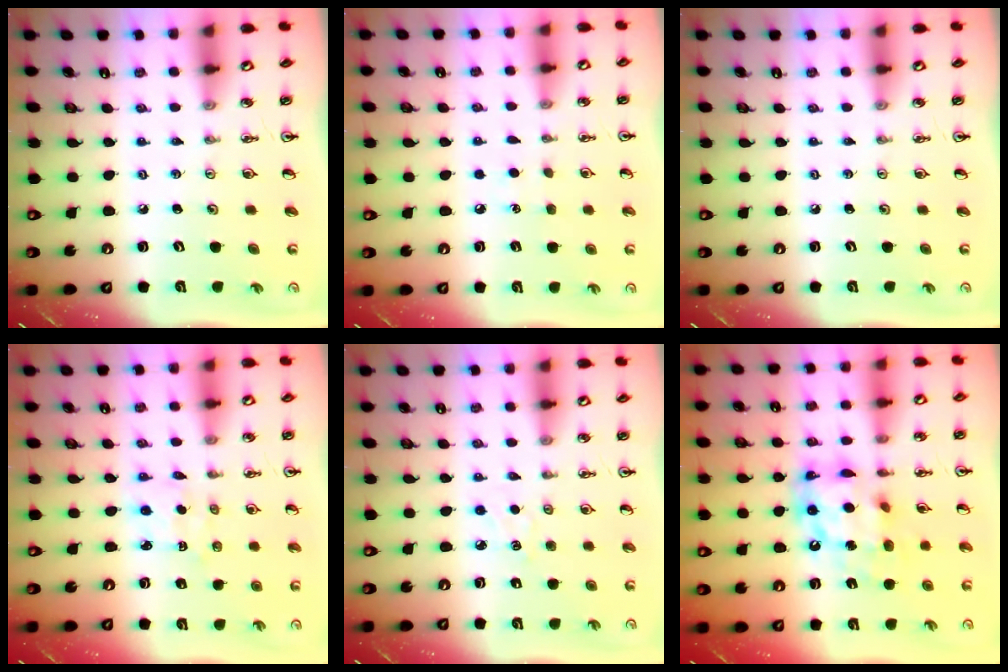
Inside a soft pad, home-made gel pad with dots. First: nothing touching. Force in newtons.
{"total": 4.8, "press": 4.8, "slide": 0.5}
{"total": 0.0}
{"total": 1.8, "press": 1.6, "slide": 0.6}
{"total": 3.3, "press": 3.3, "slide": 0.5}
{"total": 14.5, "press": 14.4, "slide": 1.8}